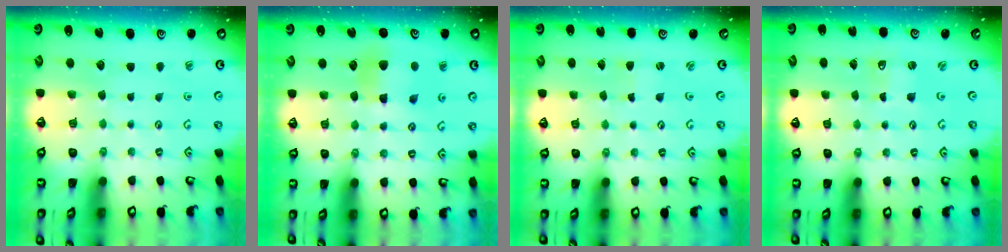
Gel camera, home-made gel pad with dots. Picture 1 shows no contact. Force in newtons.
{"total": 6.2, "press": 6.2, "slide": 0.6}
{"total": 0.9, "press": 0.9, "slide": 0.2}
{"total": 0.0}